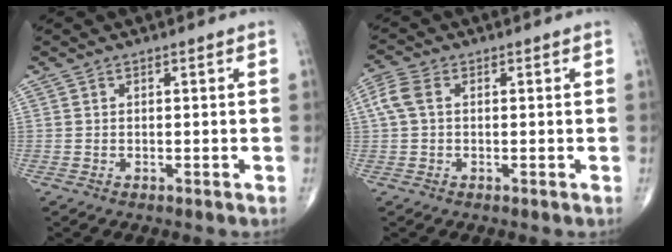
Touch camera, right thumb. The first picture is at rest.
{"total": 4.4, "force": [0.8, 2.8, 3.3], "torque": [-0.094, 0.017, 0.012]}